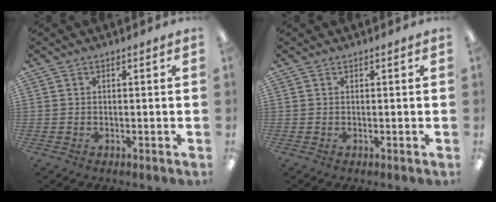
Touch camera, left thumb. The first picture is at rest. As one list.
[{"total": 0.0}]